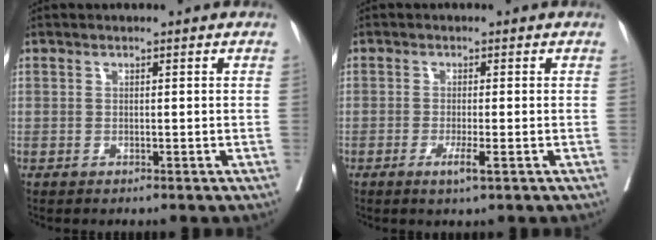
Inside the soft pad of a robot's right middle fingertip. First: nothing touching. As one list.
[{"total": 2.4, "force": [-1.1, -0.1, 2.2], "torque": [-0.035, -0.006, -0.020]}]